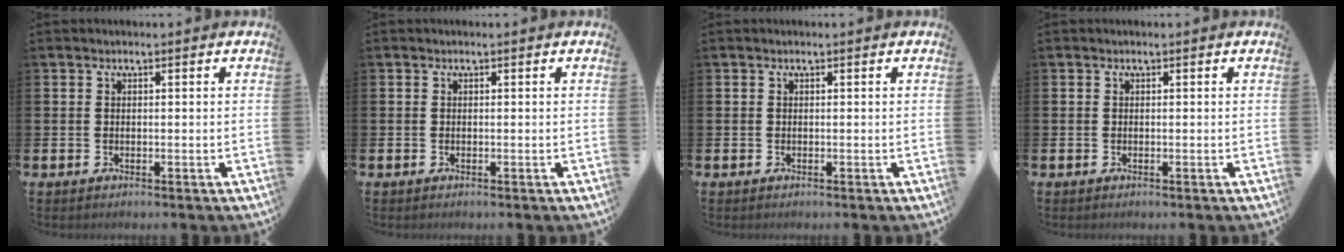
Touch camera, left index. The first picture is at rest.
{"total": 0.0}
{"total": 0.8, "force": [-0.5, -0.2, -0.5], "torque": [0.007, 0.002, -0.009]}
{"total": 0.0}